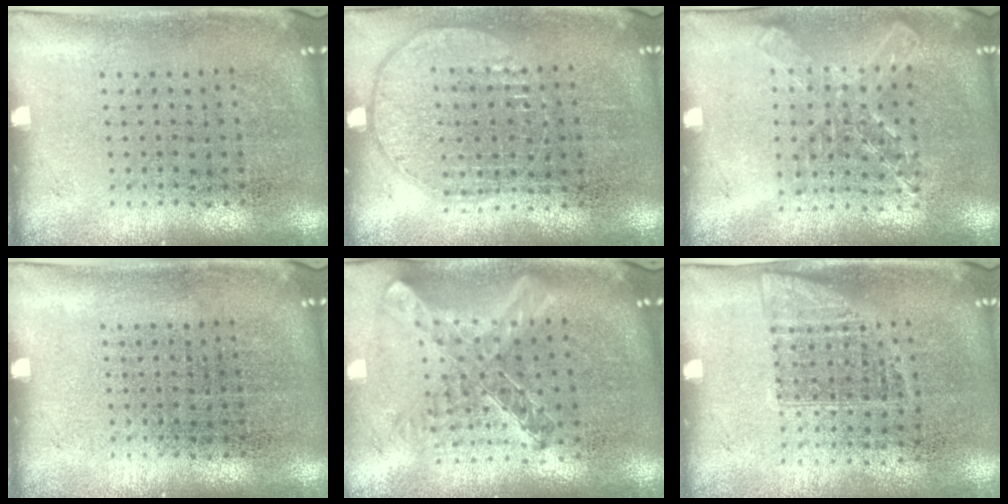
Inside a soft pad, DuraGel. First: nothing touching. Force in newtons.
{"total": 1.0, "press": 0.9, "slide": 0.4}
{"total": 1.4, "press": 1.3, "slide": 0.4}
{"total": 0.0}
{"total": 1.1, "press": 1.0, "slide": 0.3}
{"total": 0.9, "press": 0.8, "slide": 0.5}